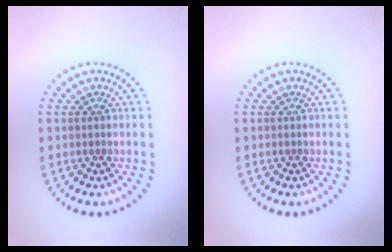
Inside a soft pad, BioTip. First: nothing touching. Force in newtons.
{"total": 0.0}